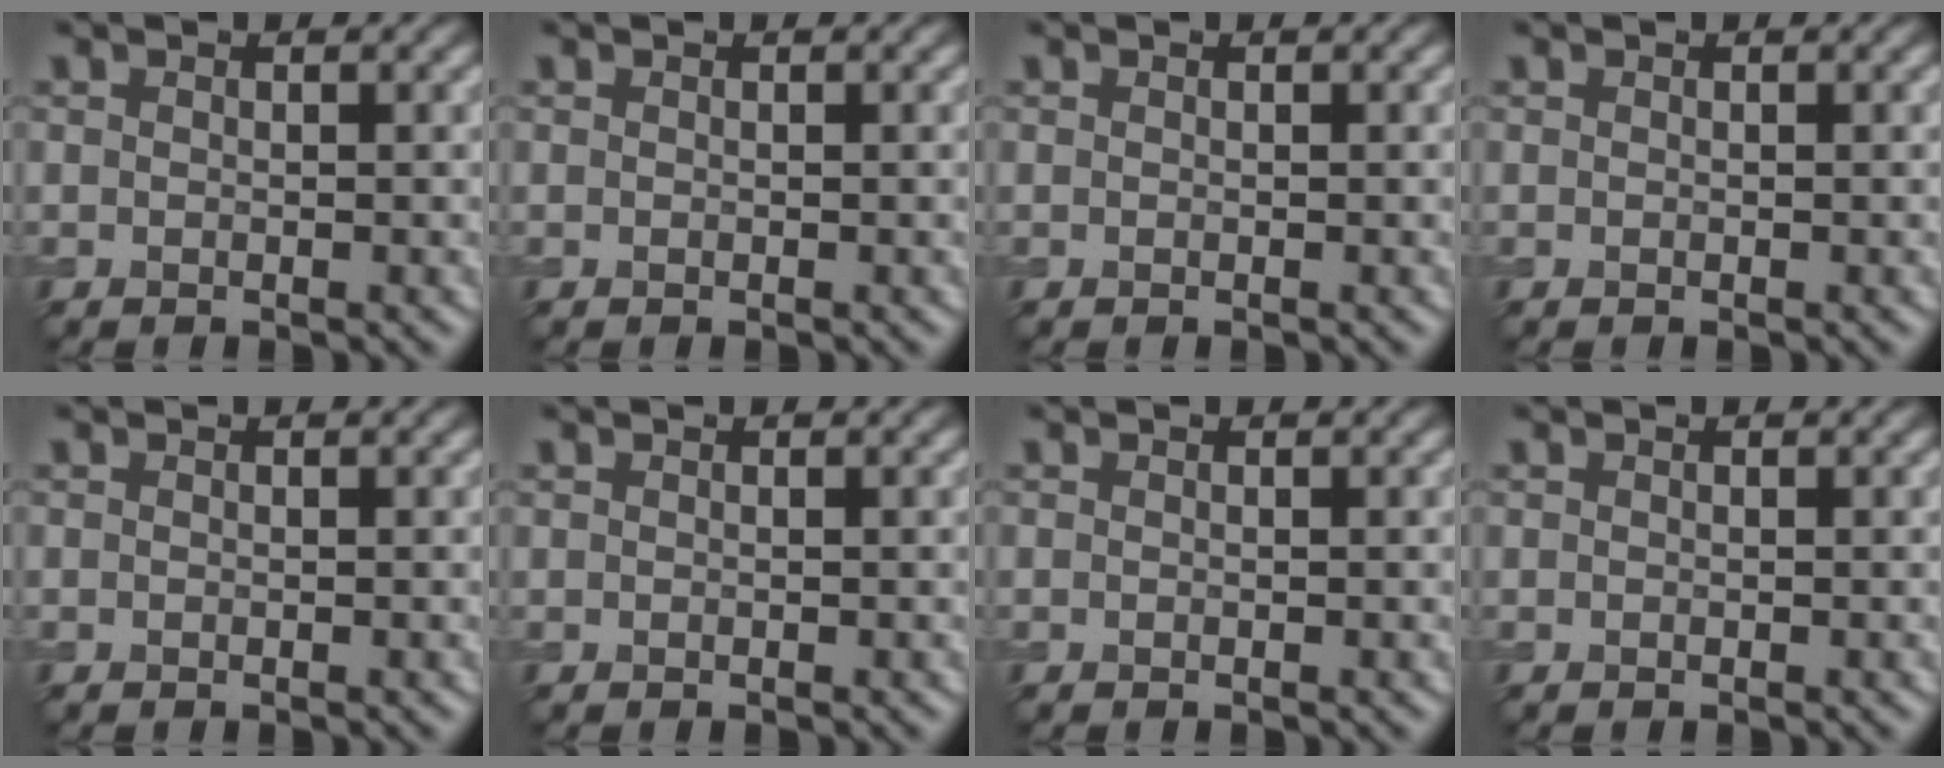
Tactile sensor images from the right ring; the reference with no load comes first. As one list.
[{"total": 0.0}, {"total": 0.0}, {"total": 0.0}, {"total": 0.0}, {"total": 0.0}, {"total": 0.0}, {"total": 0.0}]